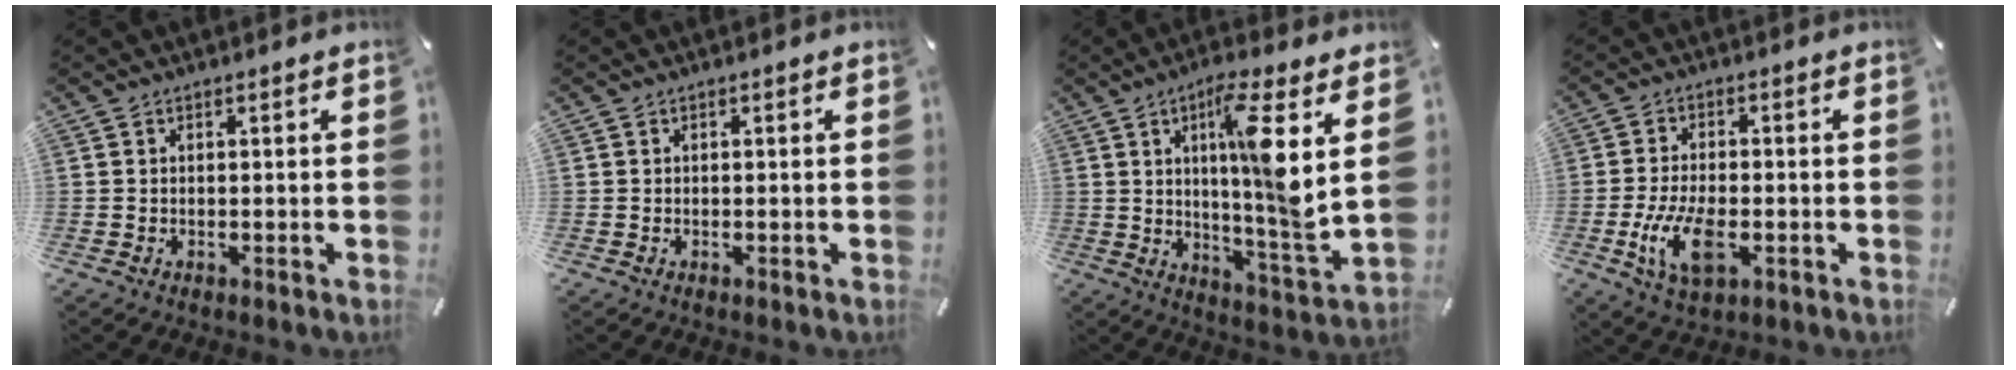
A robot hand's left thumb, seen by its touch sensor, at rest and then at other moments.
{"total": 0.0}
{"total": 13.3, "force": [4.1, 0.6, 12.6], "torque": [-0.207, -0.023, 0.059]}
{"total": 10.5, "force": [-3.1, 5.2, 8.6], "torque": [-0.194, -0.009, -0.054]}